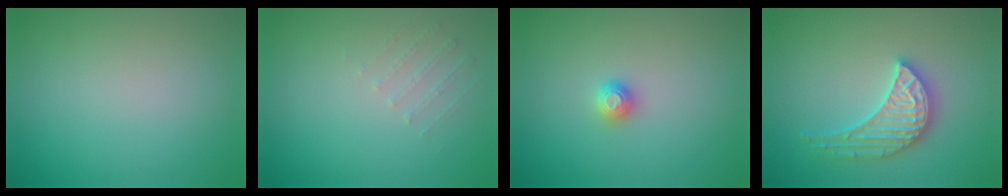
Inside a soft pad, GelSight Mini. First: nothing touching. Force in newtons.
{"total": 0.6, "press": 0.5, "slide": 0.4}
{"total": 0.9, "press": 0.9, "slide": 0.0}
{"total": 3.6, "press": 3.6, "slide": 0.4}